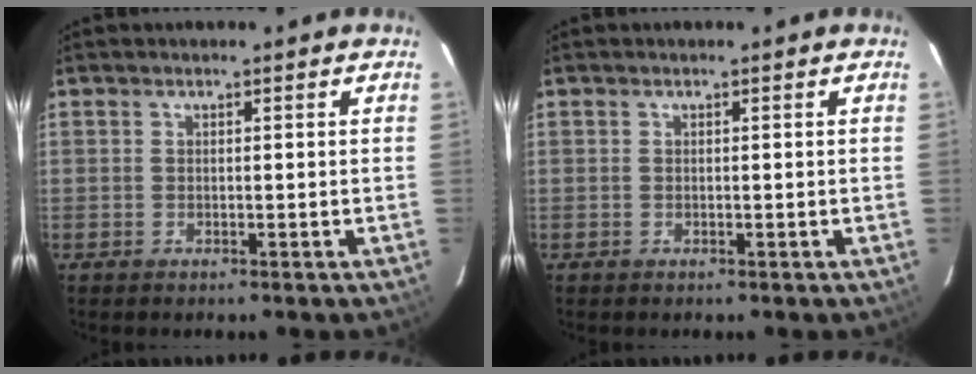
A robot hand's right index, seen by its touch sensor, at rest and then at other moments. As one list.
[{"total": 0.0}]